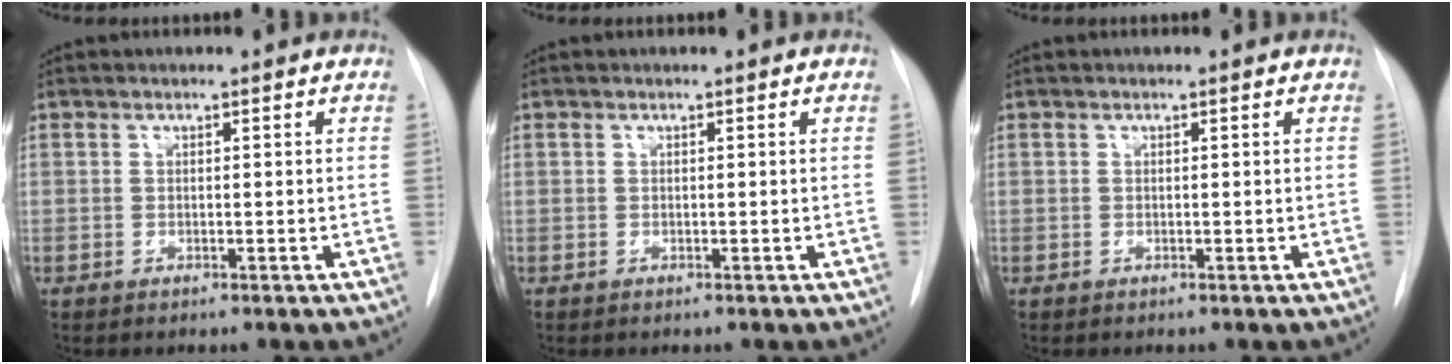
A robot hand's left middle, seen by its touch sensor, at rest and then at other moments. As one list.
[{"total": 0.0}, {"total": 0.0}]